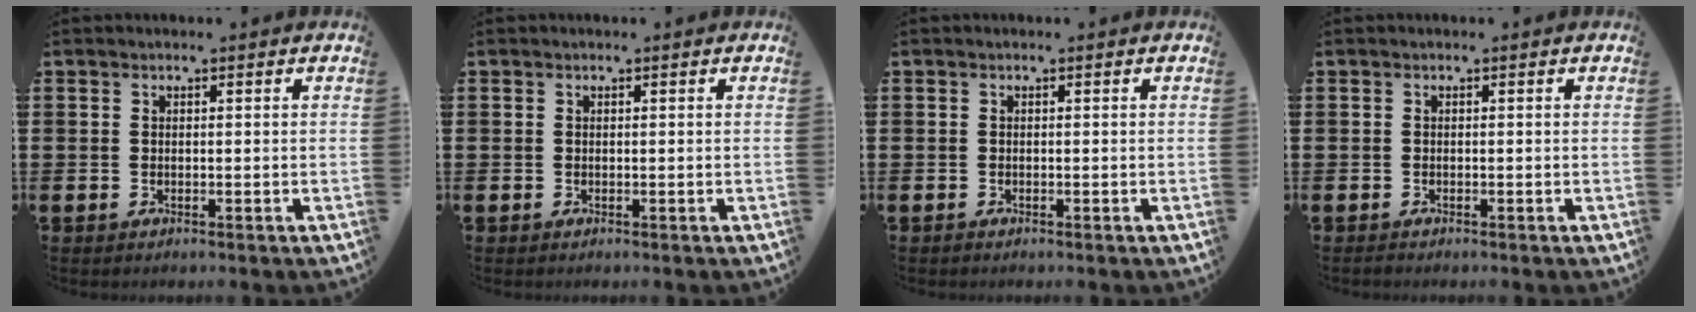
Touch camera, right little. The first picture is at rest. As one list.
[{"total": 0.0}, {"total": 0.0}, {"total": 0.0}]